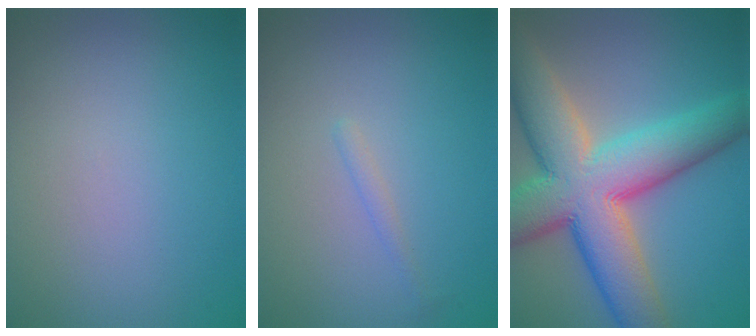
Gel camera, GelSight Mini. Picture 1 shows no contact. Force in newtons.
{"total": 0.7, "press": 0.7, "slide": 0.1}
{"total": 12.9, "press": 12.9, "slide": 0.7}